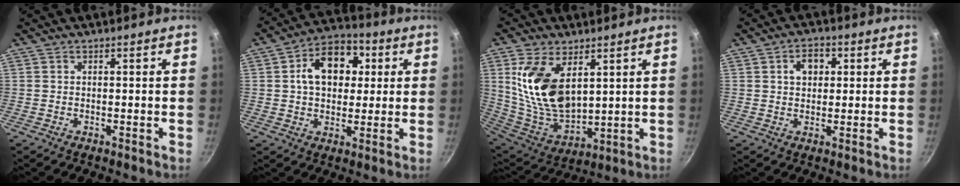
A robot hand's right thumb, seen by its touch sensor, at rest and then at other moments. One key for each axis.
{"total": 13.2, "fx": 2.8, "fy": 9.4, "fz": 8.8, "tx": -0.095, "ty": 0.013, "tz": 0.030}
{"total": 17.0, "fx": 5.5, "fy": 9.6, "fz": 13.0, "tx": -0.231, "ty": -0.047, "tz": 0.122}
{"total": 5.1, "fx": 1.4, "fy": 3.6, "fz": 3.4, "tx": -0.030, "ty": 0.004, "tz": 0.018}